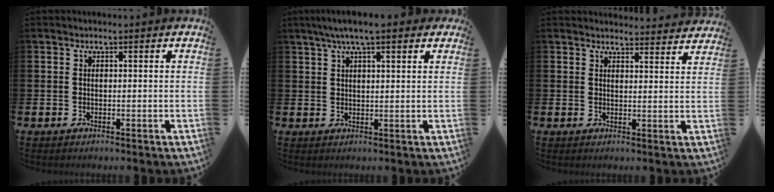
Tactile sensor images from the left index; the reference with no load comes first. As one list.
[{"total": 5.1, "force": [3.9, 1.0, 3.2], "torque": [-0.052, -0.005, 0.065]}, {"total": 3.3, "force": [3.3, 0.2, -0.2], "torque": [0.010, -0.027, 0.057]}]